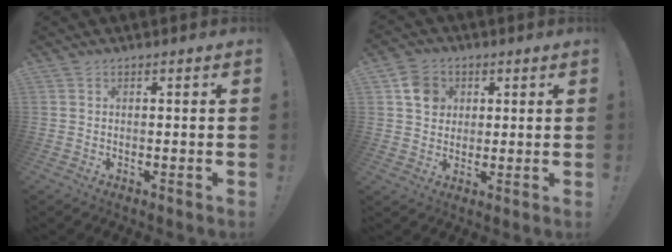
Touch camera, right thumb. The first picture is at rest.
{"total": 8.0, "force": [2.8, 6.9, 2.7], "torque": [-0.033, -0.006, 0.058]}